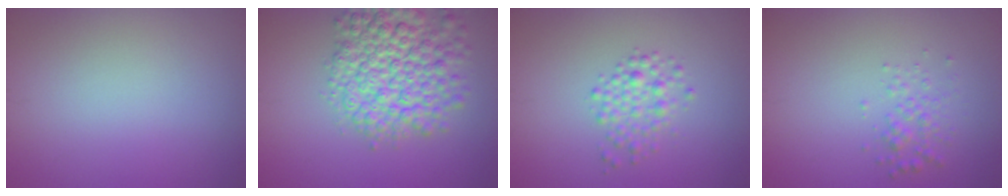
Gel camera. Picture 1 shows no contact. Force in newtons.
{"total": 8.2, "press": 8.2, "slide": 0.3}
{"total": 2.4, "press": 2.4, "slide": 0.0}
{"total": 1.7, "press": 1.7, "slide": 0.1}